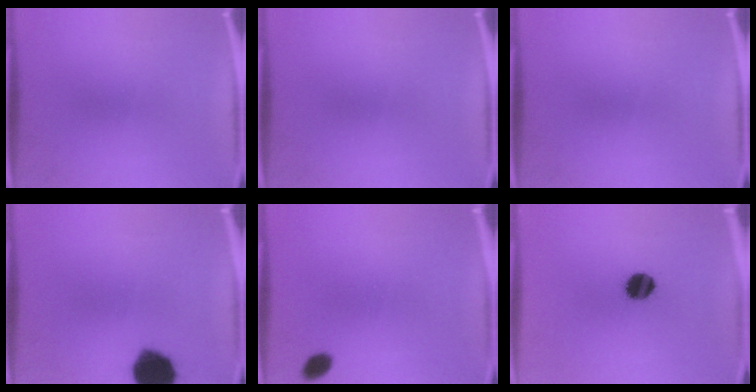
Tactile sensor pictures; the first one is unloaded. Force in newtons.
{"total": 0.0}
{"total": 0.0}
{"total": 13.1}
{"total": 2.7}
{"total": 7.7}